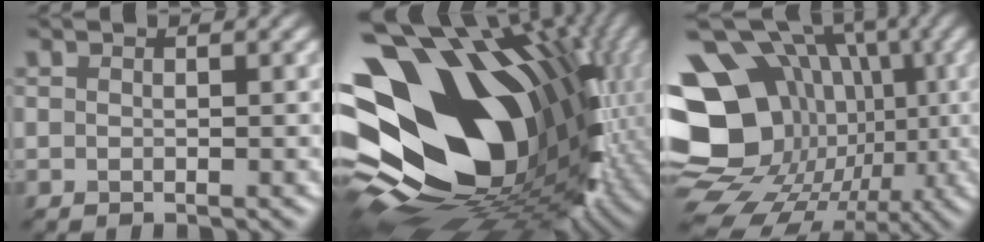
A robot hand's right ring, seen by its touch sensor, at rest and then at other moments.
{"total": 21.5, "force": [1.5, 15.0, 15.4], "torque": [-0.273, -0.033, 0.054]}
{"total": 19.8, "force": [-2.0, 16.5, 10.9], "torque": [-0.172, 0.026, -0.051]}